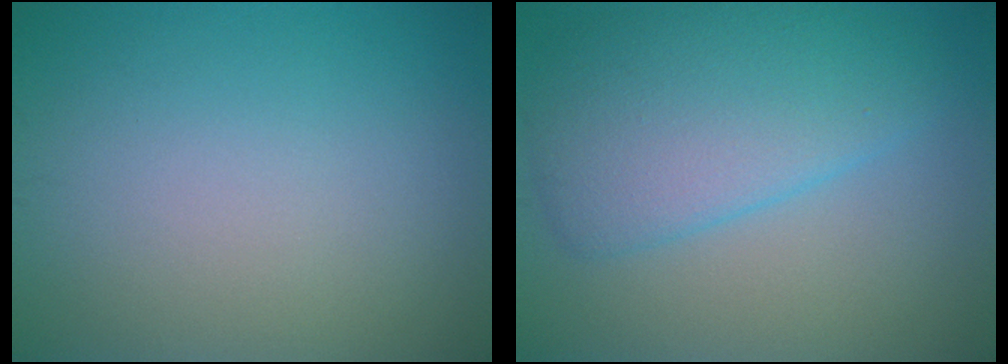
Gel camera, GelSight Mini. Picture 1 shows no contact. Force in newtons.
{"total": 6.3, "press": 6.3, "slide": 0.3}